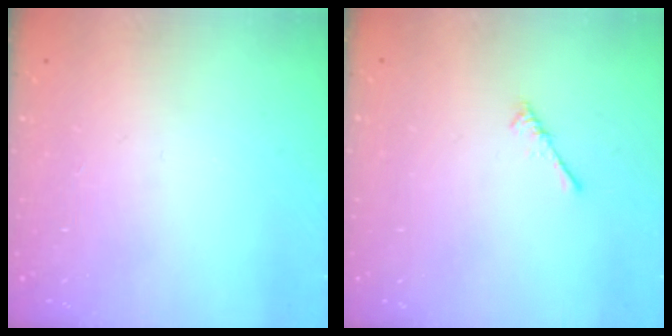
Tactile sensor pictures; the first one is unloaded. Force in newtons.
{"total": 0.0}